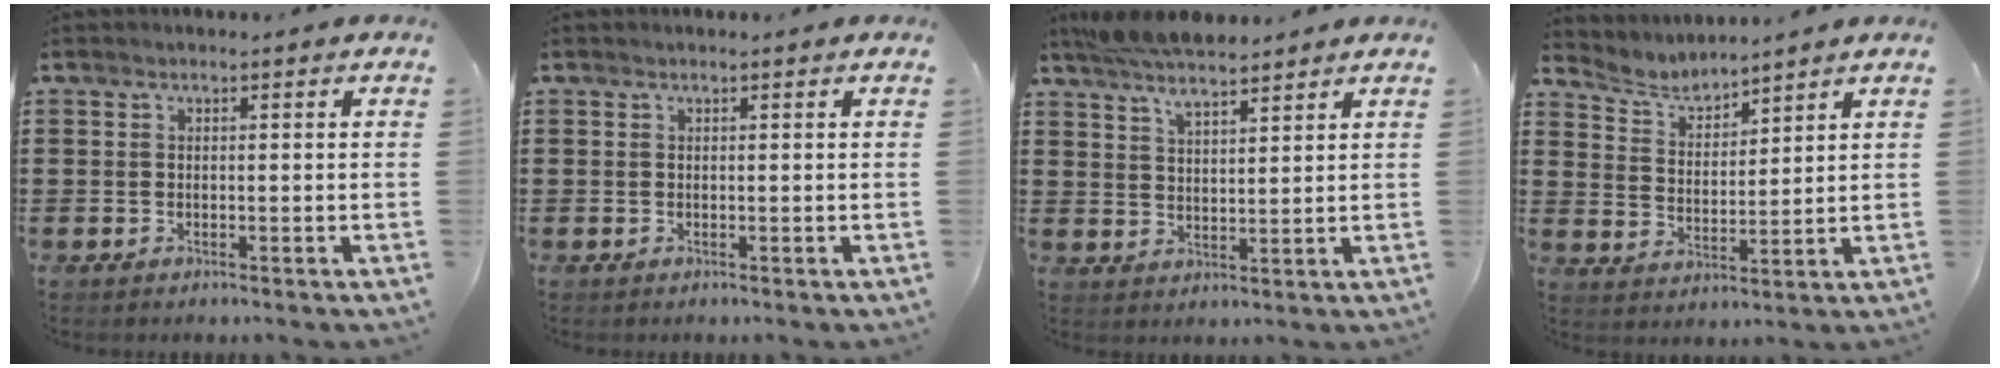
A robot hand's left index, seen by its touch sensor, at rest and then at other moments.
{"total": 0.0}
{"total": 6.4, "force": [5.7, 1.4, 2.5], "torque": [-0.068, -0.010, 0.107]}
{"total": 4.2, "force": [4.1, 0.7, 0.4], "torque": [-0.028, -0.018, 0.071]}